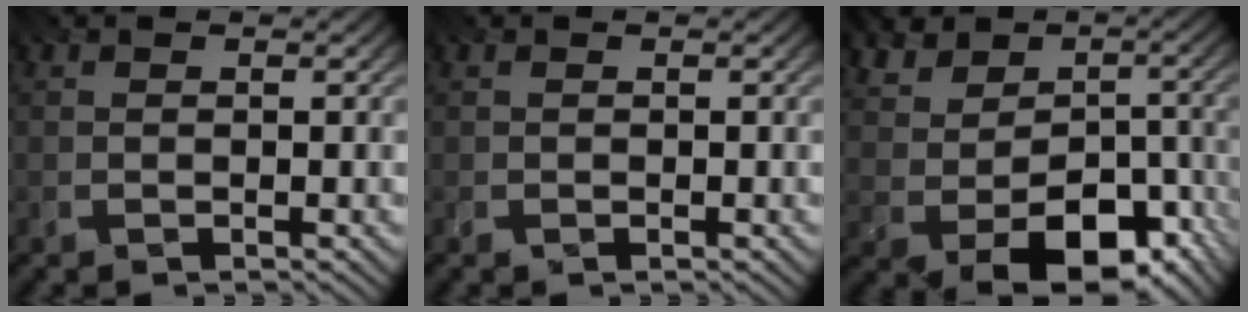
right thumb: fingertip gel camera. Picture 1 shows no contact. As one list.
[{"total": 0.0}, {"total": 11.3, "force": [-2.3, 8.1, 7.5], "torque": [-0.124, -0.017, -0.018]}]